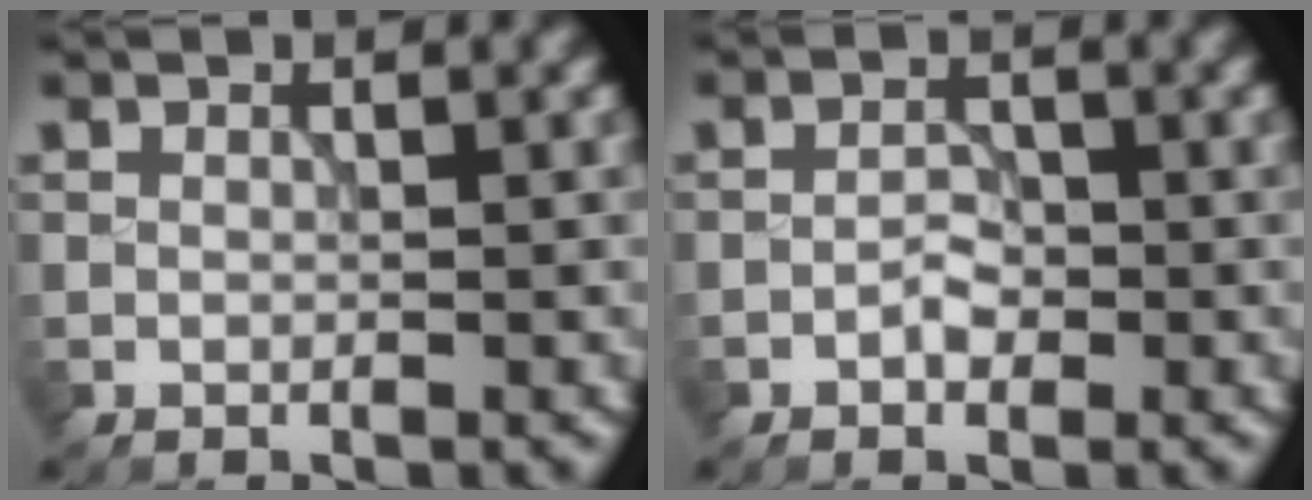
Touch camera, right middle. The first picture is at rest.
{"total": 1.6, "force": [-0.8, 0.9, 1.0], "torque": [-0.015, 0.005, -0.015]}